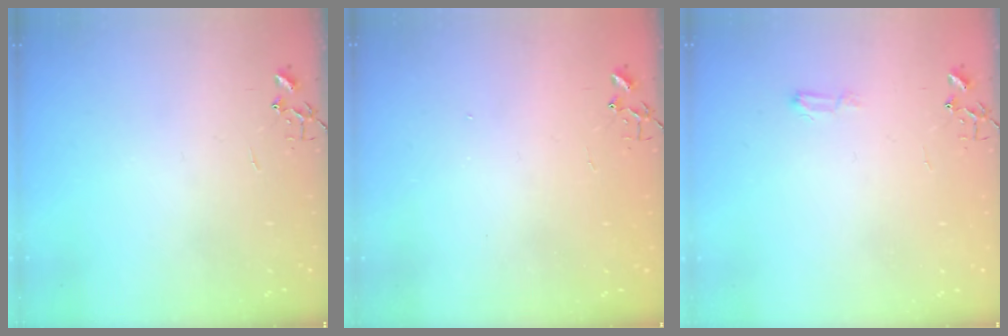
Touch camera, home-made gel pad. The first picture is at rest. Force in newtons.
{"total": 1.2, "press": 1.2, "slide": 0.1}
{"total": 6.0, "press": 6.0, "slide": 0.7}